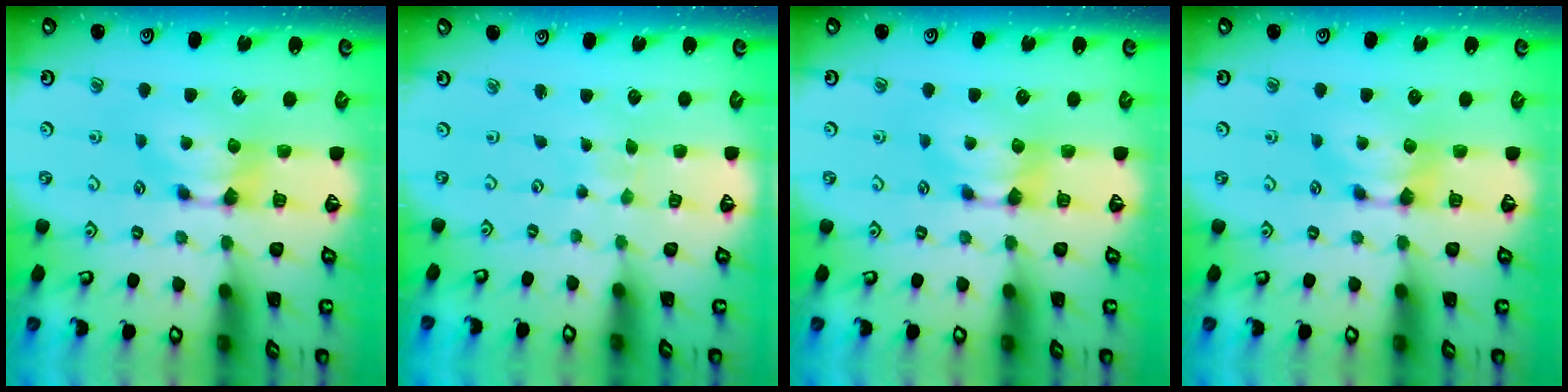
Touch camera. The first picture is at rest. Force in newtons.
{"total": 5.4, "press": 5.4, "slide": 0.2}
{"total": 0.0}
{"total": 0.0}